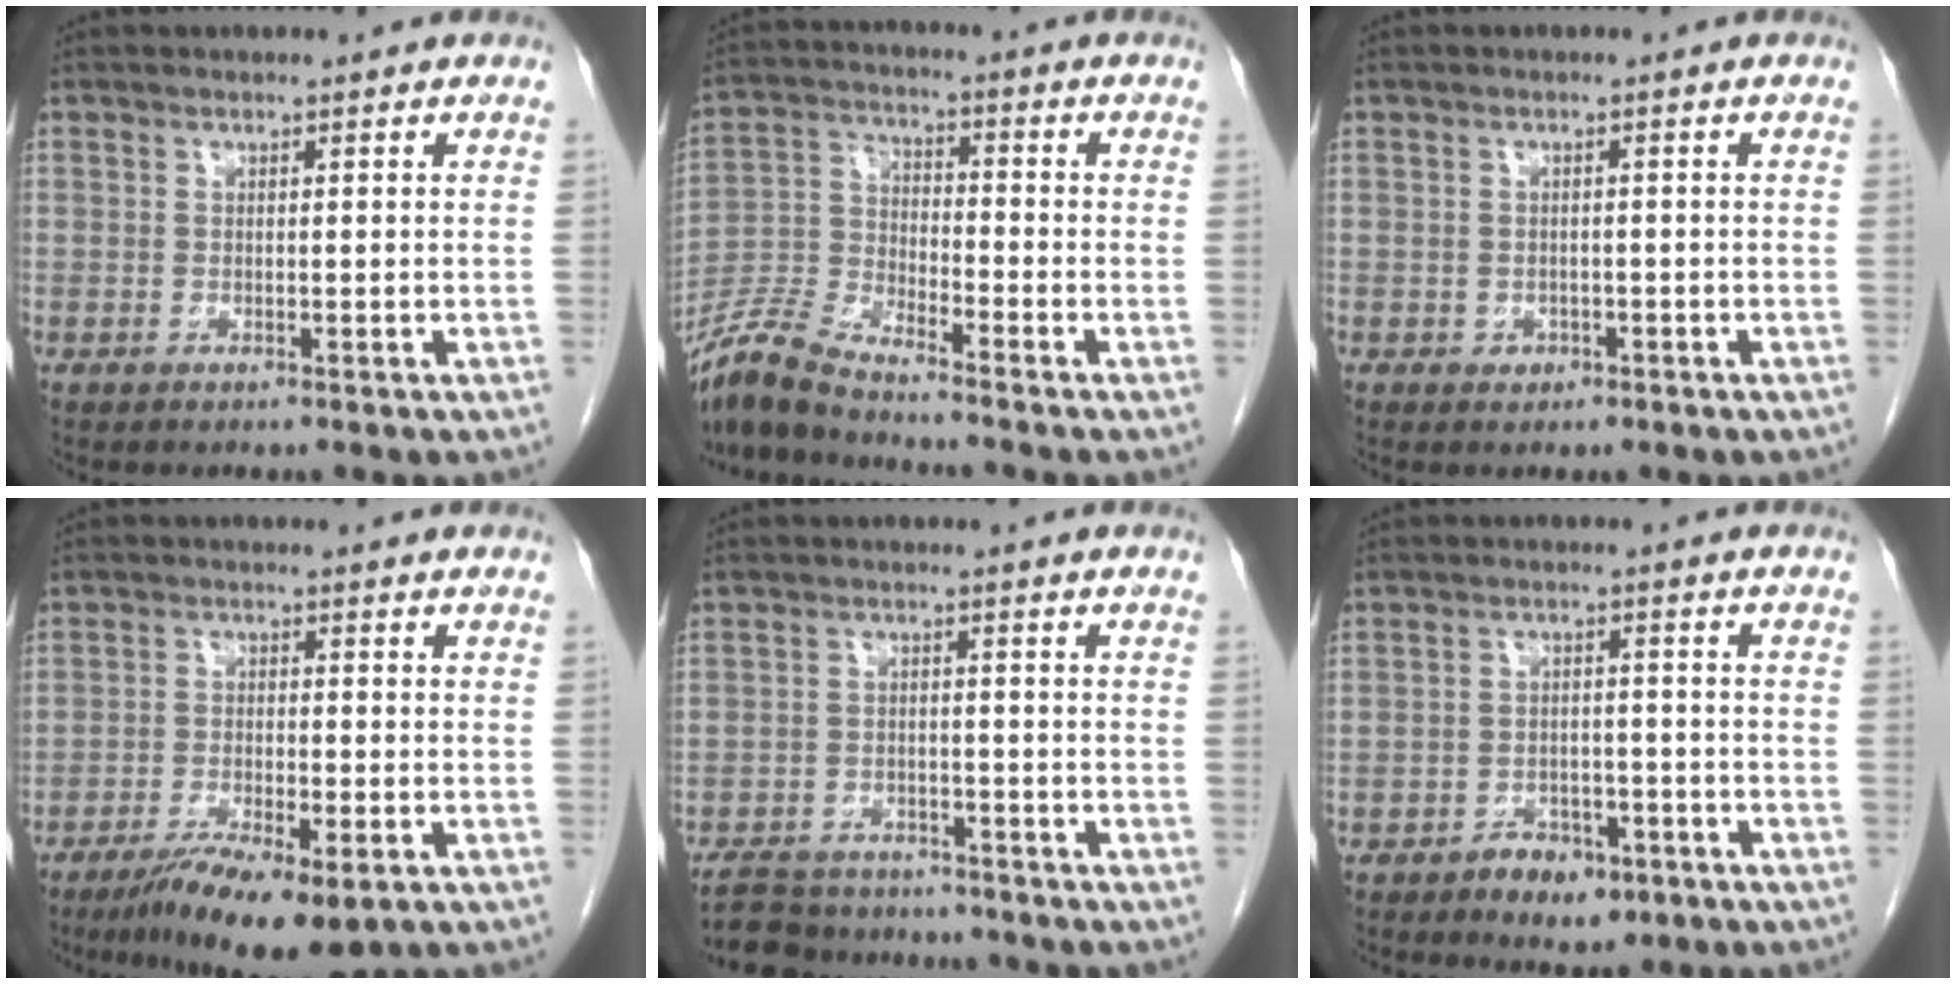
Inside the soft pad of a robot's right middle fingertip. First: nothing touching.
{"total": 8.1, "force": [-7.6, 0.3, 3.0], "torque": [-0.074, -0.013, -0.155]}
{"total": 1.3, "force": [-0.6, 1.1, 0.4], "torque": [-0.003, 0.005, -0.005]}
{"total": 10.4, "force": [-6.4, 2.0, 7.9], "torque": [-0.129, -0.023, -0.102]}
{"total": 8.9, "force": [-8.0, 3.3, 2.1], "torque": [-0.031, 0.004, -0.120]}
{"total": 5.3, "force": [-3.4, 2.9, 2.8], "torque": [-0.035, 0.007, -0.044]}